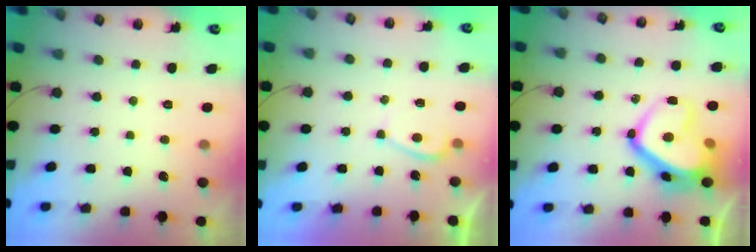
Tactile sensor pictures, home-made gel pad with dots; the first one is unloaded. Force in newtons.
{"total": 2.7, "press": 2.7, "slide": 0.6}
{"total": 16.2, "press": 16.1, "slide": 1.9}